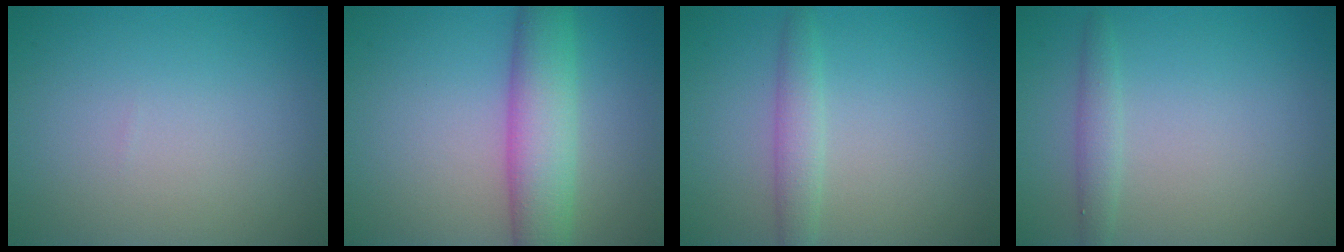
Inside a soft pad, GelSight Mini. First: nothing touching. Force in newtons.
{"total": 6.0, "press": 6.0, "slide": 0.2}
{"total": 2.1, "press": 2.1, "slide": 0.1}
{"total": 1.5, "press": 1.5, "slide": 0.0}